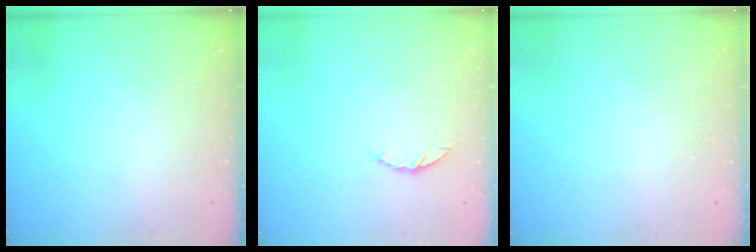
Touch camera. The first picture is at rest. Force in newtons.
{"total": 4.2, "press": 4.2, "slide": 0.5}
{"total": 2.4, "press": 2.4, "slide": 0.2}